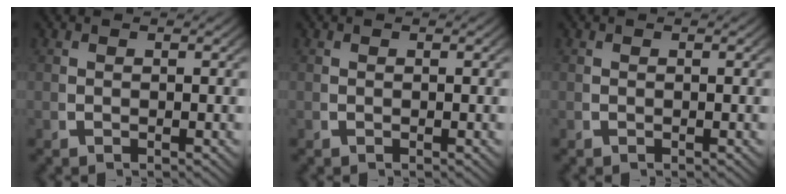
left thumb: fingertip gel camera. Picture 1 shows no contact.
{"total": 0.0}
{"total": 0.0}